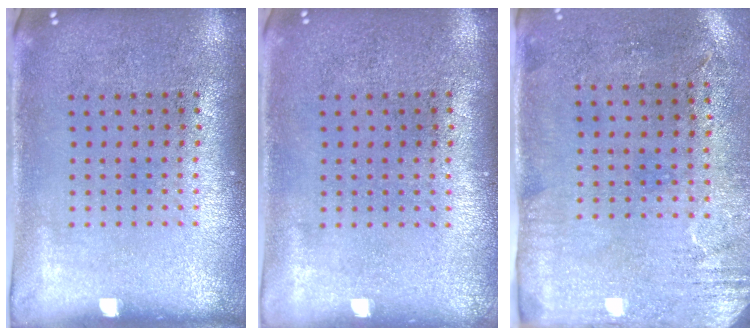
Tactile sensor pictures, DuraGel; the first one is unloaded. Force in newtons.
{"total": 0.0}
{"total": 3.0, "press": 2.4, "slide": 1.8}